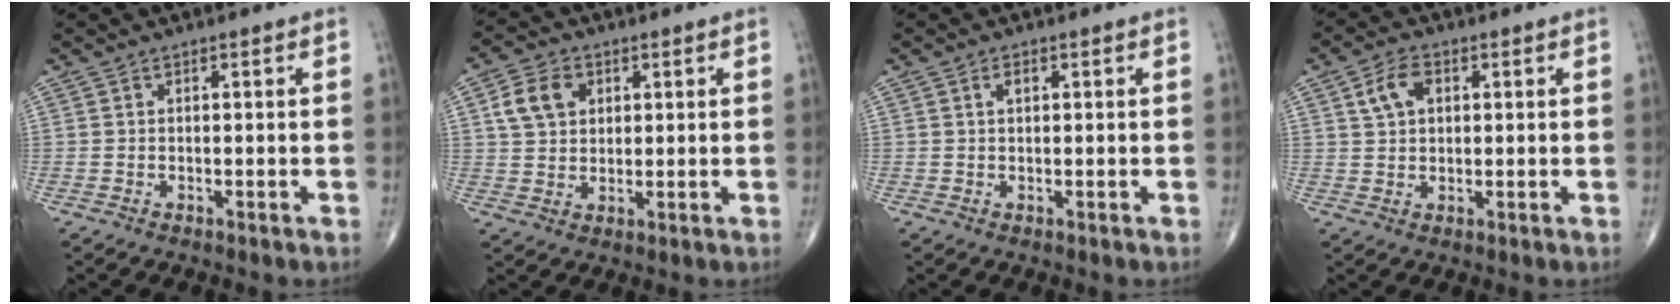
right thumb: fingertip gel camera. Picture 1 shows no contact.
{"total": 7.5, "force": [2.5, 5.6, 4.2], "torque": [-0.062, 0.001, 0.044]}
{"total": 1.6, "force": [0.6, 0.9, 1.2], "torque": [-0.020, 0.002, 0.011]}
{"total": 5.4, "force": [1.8, 3.6, 3.7], "torque": [-0.061, 0.005, 0.031]}